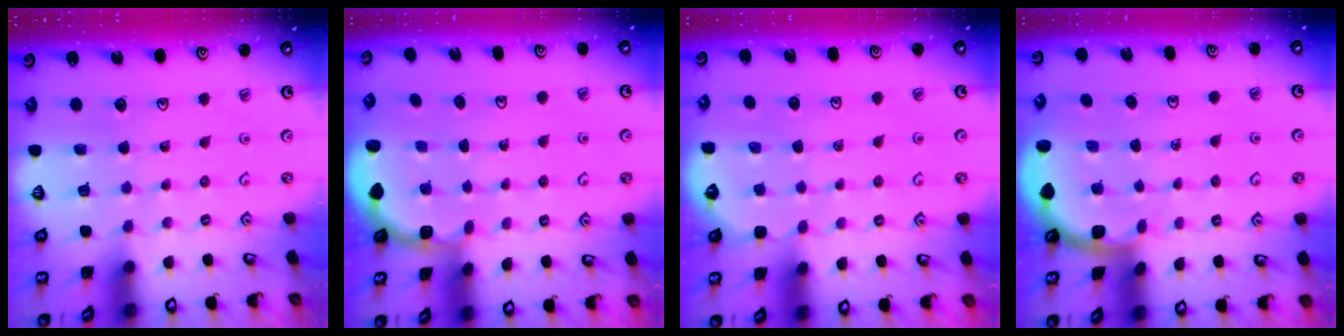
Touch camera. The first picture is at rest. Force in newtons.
{"total": 1.8, "press": 1.6, "slide": 0.7}
{"total": 1.6, "press": 1.5, "slide": 0.5}
{"total": 1.8, "press": 1.8, "slide": 0.1}